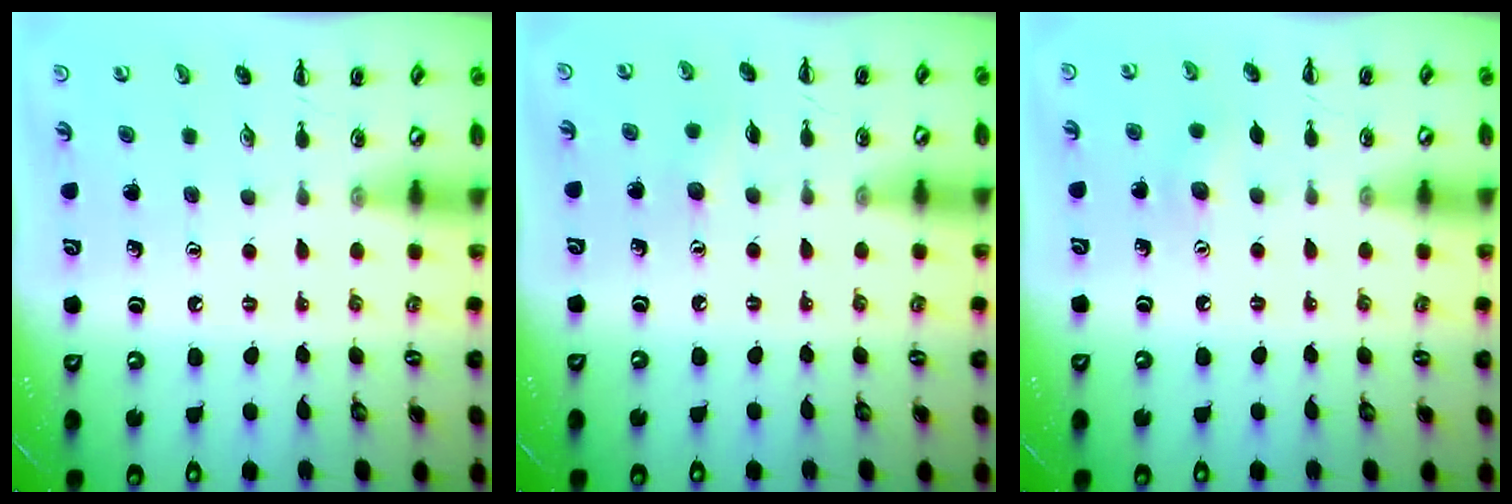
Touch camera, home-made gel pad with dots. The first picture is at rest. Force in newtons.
{"total": 4.3, "press": 4.2, "slide": 1.0}
{"total": 6.6, "press": 6.5, "slide": 1.4}